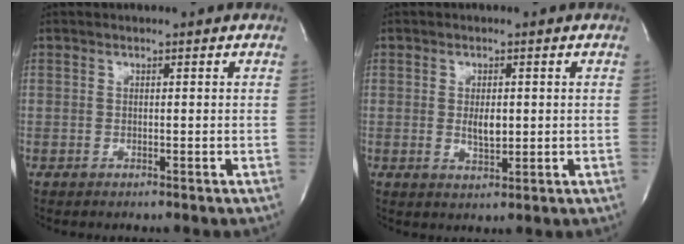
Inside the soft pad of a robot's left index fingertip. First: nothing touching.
{"total": 2.9, "force": [-0.1, 1.2, 2.7], "torque": [-0.048, -0.009, 0.002]}